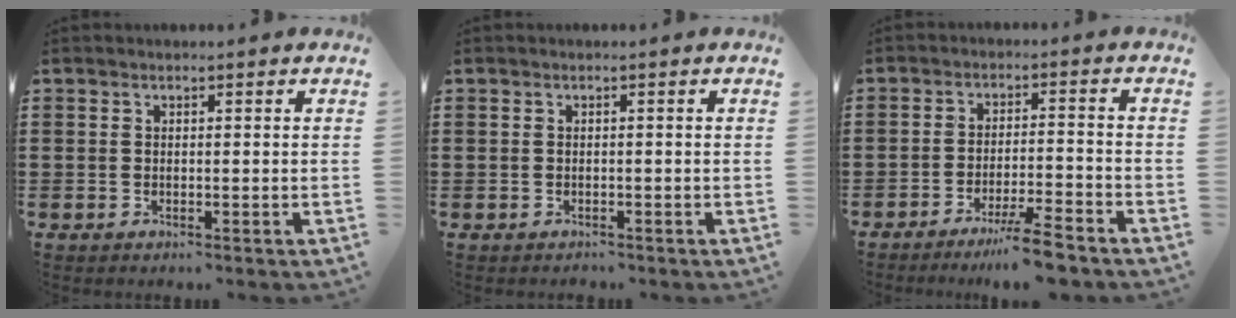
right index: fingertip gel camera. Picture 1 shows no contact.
{"total": 0.7, "force": [-0.5, 0.5, -0.1], "torque": [-0.001, 0.004, -0.013]}
{"total": 6.1, "force": [-4.9, -0.3, 3.5], "torque": [-0.062, -0.012, -0.090]}